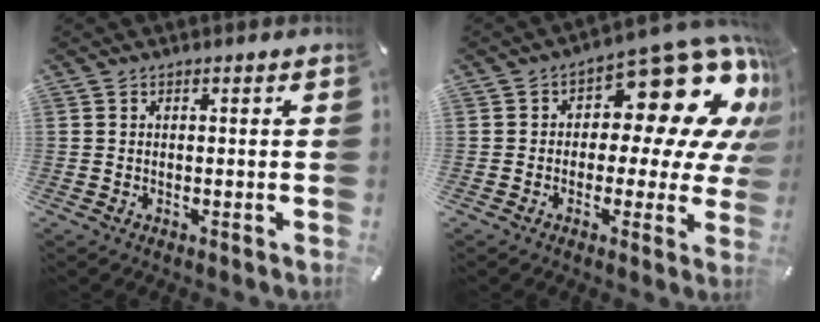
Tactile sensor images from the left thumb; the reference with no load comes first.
{"total": 18.2, "force": [8.0, 9.3, 13.5], "torque": [-0.174, -0.062, 0.127]}